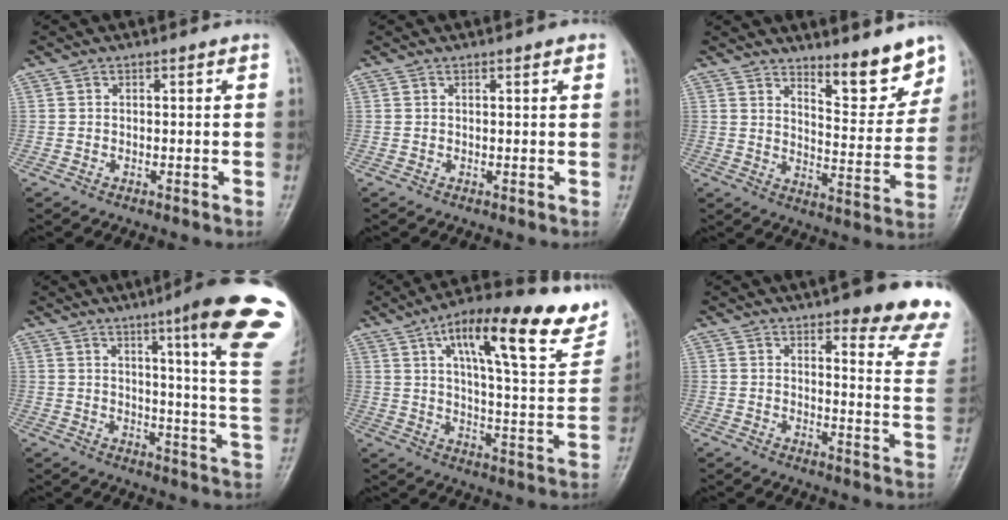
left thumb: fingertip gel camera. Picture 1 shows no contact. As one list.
[{"total": 1.7, "force": [1.2, 0.2, 1.2], "torque": [-0.012, 0.001, 0.013]}, {"total": 10.2, "force": [8.1, 2.6, 5.6], "torque": [-0.054, -0.073, 0.128]}, {"total": 20.9, "force": [12.3, 0.6, 16.9], "torque": [-0.201, -0.071, 0.149]}, {"total": 23.8, "force": [13.3, 6.6, 18.6], "torque": [-0.233, -0.033, 0.197]}, {"total": 18.8, "force": [15.2, 3.7, 10.4], "torque": [-0.097, -0.100, 0.165]}]